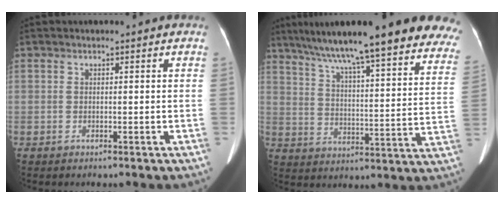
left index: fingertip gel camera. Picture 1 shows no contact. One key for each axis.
{"total": 30.5, "fx": 25.4, "fy": 3.2, "fz": 16.6, "tx": -0.214, "ty": -0.028, "tz": 0.326}